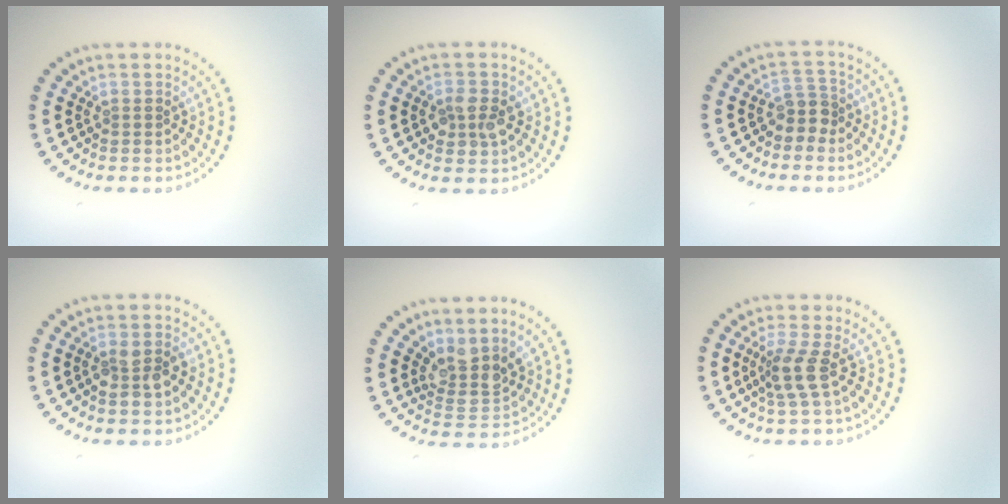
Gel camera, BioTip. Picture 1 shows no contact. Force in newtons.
{"total": 2.4, "press": 2.4, "slide": 0.1}
{"total": 2.1, "press": 1.7, "slide": 1.3}
{"total": 2.4, "press": 2.4, "slide": 0.3}
{"total": 3.2, "press": 2.4, "slide": 2.2}
{"total": 2.5, "press": 1.9, "slide": 1.6}